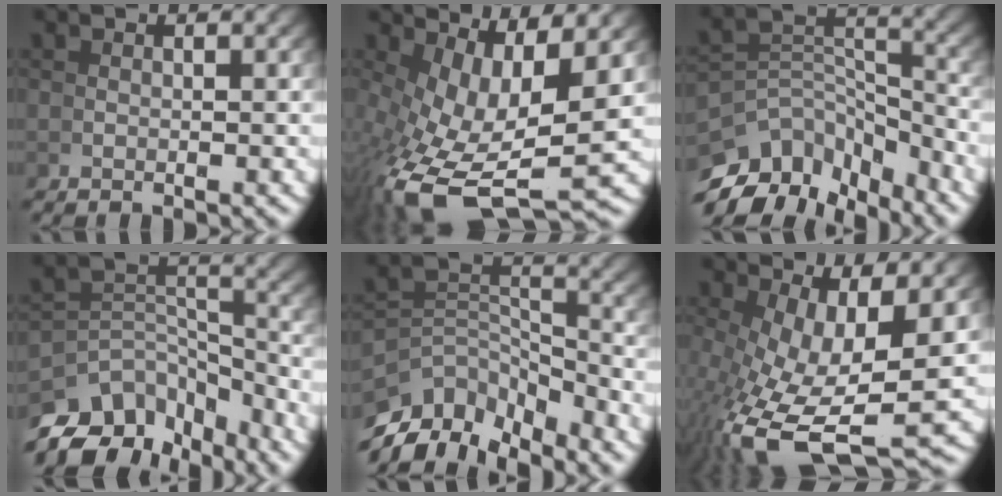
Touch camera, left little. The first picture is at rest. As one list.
[{"total": 9.6, "force": [-1.7, 4.6, 8.2], "torque": [-0.178, -0.047, 0.002]}, {"total": 10.4, "force": [-5.0, 7.0, 5.8], "torque": [-0.115, -0.052, -0.071]}, {"total": 9.6, "force": [-4.7, 6.5, 5.1], "torque": [-0.098, -0.043, -0.068]}, {"total": 10.0, "force": [-5.8, 6.4, 4.9], "torque": [-0.093, -0.051, -0.086]}, {"total": 9.7, "force": [-3.2, 4.4, 8.0], "torque": [-0.179, -0.064, -0.018]}]